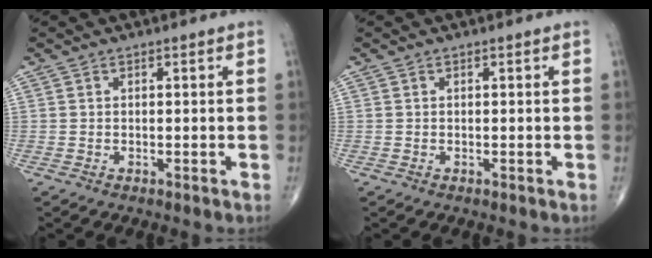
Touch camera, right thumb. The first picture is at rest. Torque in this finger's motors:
{"motor_torque": [0.00, 0.00, 0.00, 0.00, 0.00]}